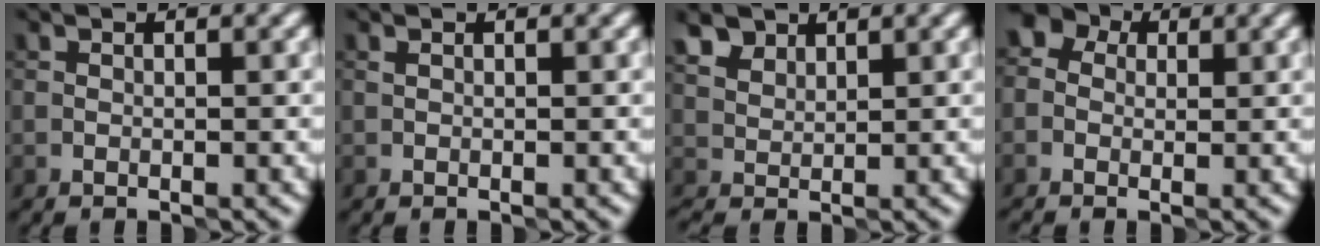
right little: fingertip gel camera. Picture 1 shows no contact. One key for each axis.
{"total": 0.0}
{"total": 2.3, "fx": 1.8, "fy": 1.2, "fz": 0.7, "tx": -0.022, "ty": 0.011, "tz": 0.040}
{"total": 3.7, "fx": 0.6, "fy": 3.3, "fz": 1.6, "tx": -0.015, "ty": 0.020, "tz": -0.021}